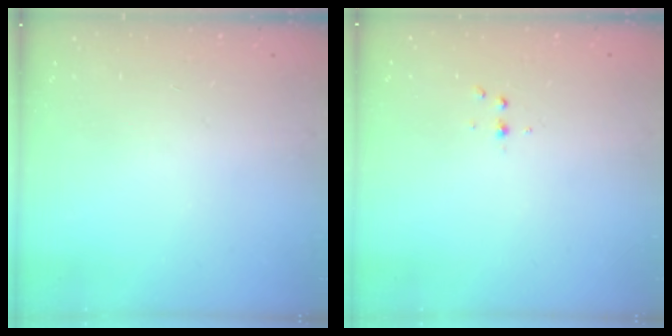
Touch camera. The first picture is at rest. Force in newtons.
{"total": 3.2, "press": 3.1, "slide": 0.4}